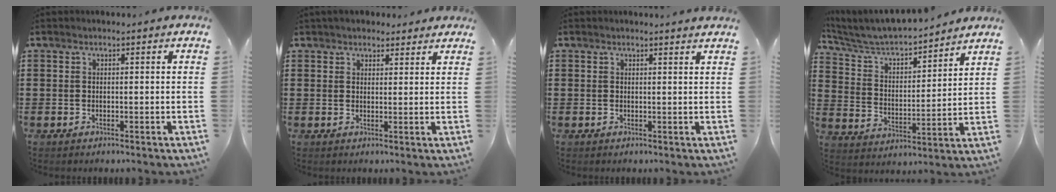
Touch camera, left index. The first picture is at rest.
{"total": 2.5, "force": [2.3, 1.0, 0.3], "torque": [-0.012, 0.003, 0.044]}
{"total": 1.1, "force": [1.0, -0.1, 0.3], "torque": [-0.008, -0.003, 0.021]}
{"total": 5.5, "force": [5.1, 0.9, 1.7], "torque": [-0.058, -0.035, 0.079]}